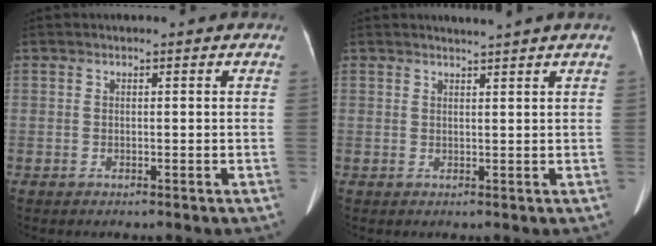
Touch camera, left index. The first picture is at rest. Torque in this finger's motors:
{"motor_torque": [0.19, 0.02, -0.08, -0.02]}